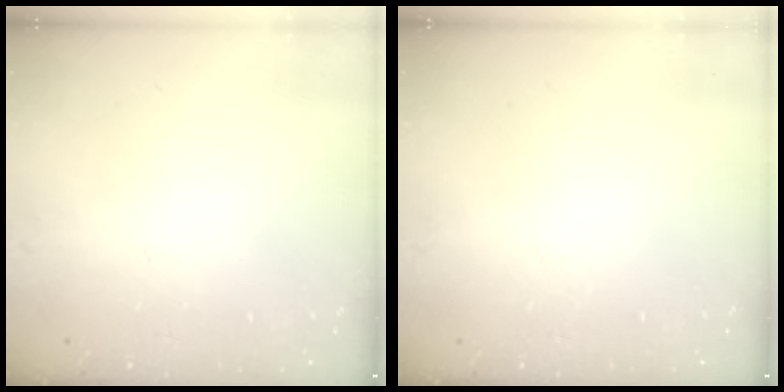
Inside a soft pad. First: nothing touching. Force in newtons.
{"total": 0.0}